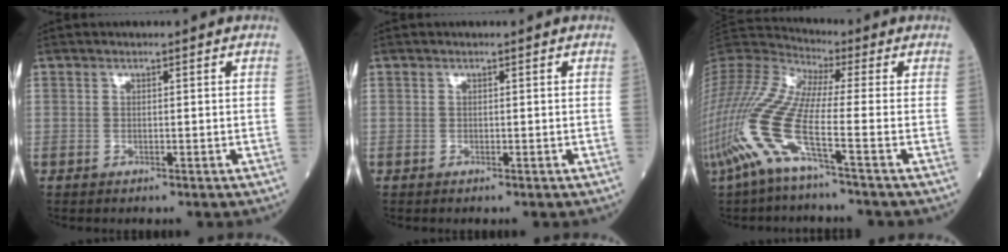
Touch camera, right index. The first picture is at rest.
{"total": 0.0}
{"total": 14.6, "force": [-5.7, 0.4, 13.4], "torque": [-0.310, -0.009, -0.121]}